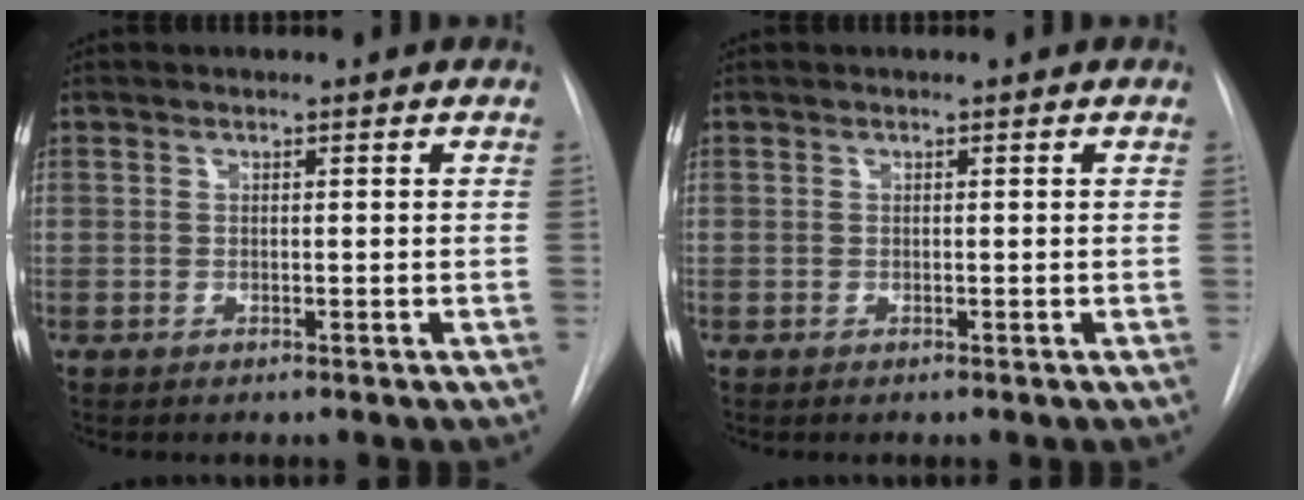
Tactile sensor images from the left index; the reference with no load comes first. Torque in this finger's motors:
{"motor_torque": [-0.01, 0.01, 0.00, 0.00]}